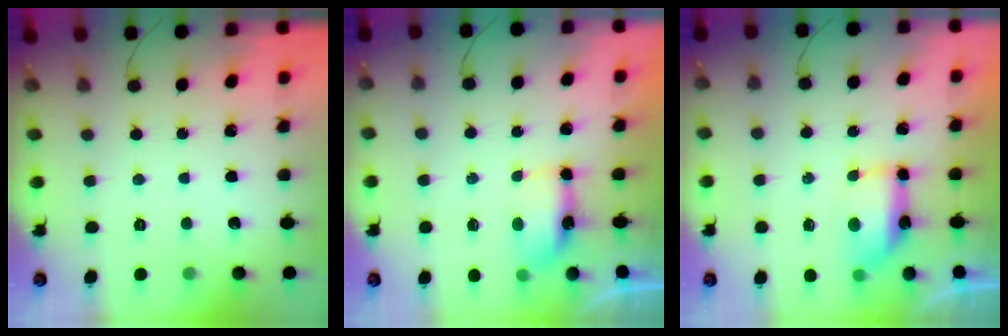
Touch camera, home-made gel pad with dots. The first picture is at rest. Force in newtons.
{"total": 12.4, "press": 6.7, "slide": 10.4}
{"total": 13.8, "press": 9.3, "slide": 10.2}